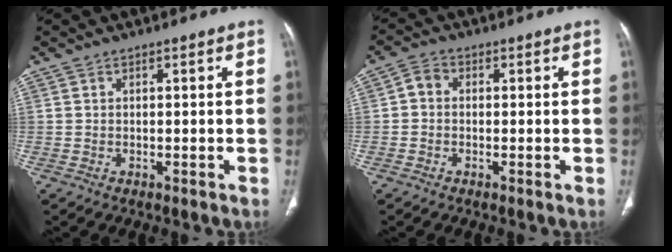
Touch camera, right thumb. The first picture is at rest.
{"total": 2.8, "force": [-0.1, 2.3, 1.7], "torque": [-0.023, 0.008, -0.013]}